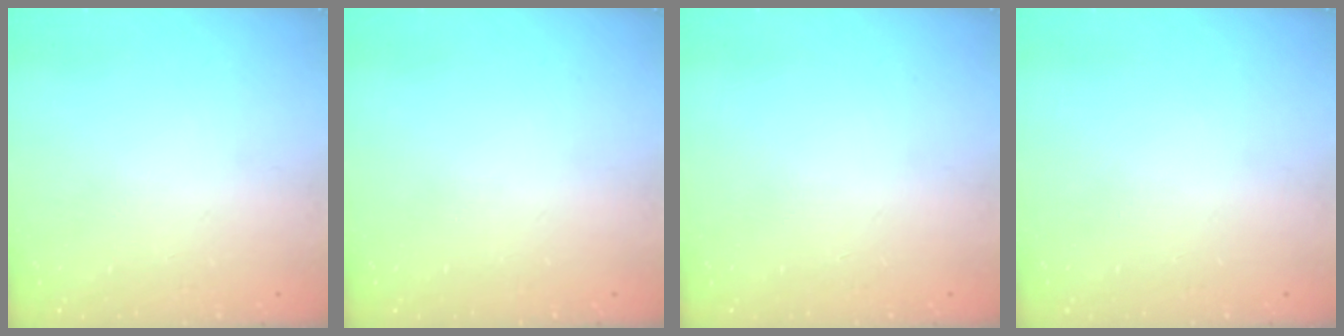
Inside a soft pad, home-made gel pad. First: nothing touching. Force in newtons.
{"total": 0.0}
{"total": 0.0}
{"total": 0.0}